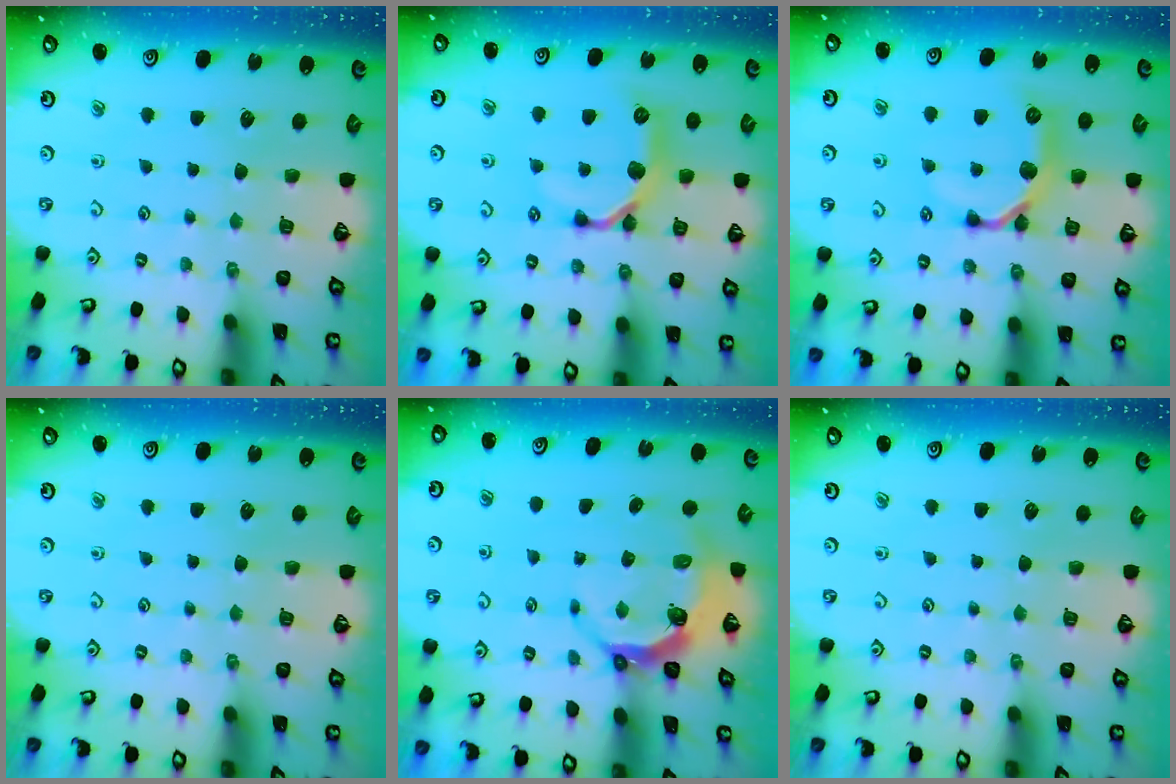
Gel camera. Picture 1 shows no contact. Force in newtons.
{"total": 10.8, "press": 10.8, "slide": 0.5}
{"total": 10.8, "press": 10.8, "slide": 0.5}
{"total": 0.0}
{"total": 4.9, "press": 3.8, "slide": 3.1}
{"total": 0.0}